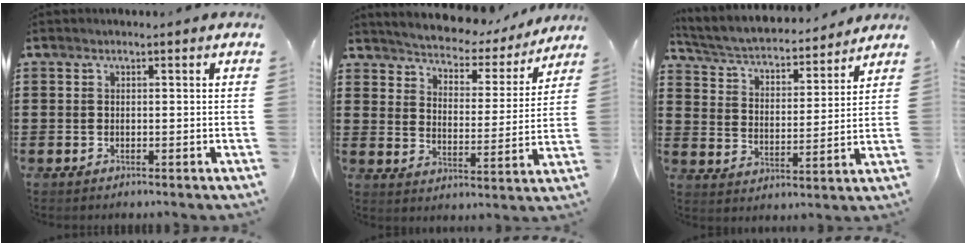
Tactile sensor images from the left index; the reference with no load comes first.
{"total": 3.6, "force": [3.6, 0.4, 0.2], "torque": [-0.029, -0.033, 0.053]}
{"total": 4.2, "force": [3.9, 0.7, 1.4], "torque": [-0.049, -0.029, 0.060]}